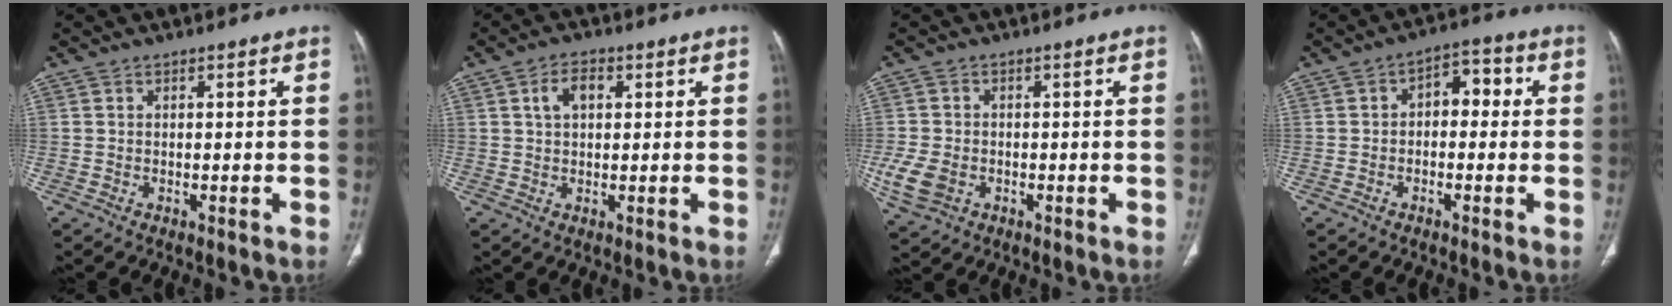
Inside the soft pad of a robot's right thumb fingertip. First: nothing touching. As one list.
[{"total": 4.7, "force": [1.5, 2.9, 3.4], "torque": [-0.058, 0.008, 0.026]}, {"total": 6.6, "force": [-1.8, 5.0, 3.9], "torque": [-0.086, 0.002, -0.026]}, {"total": 5.9, "force": [0.2, 3.7, 4.6], "torque": [-0.041, 0.025, -0.009]}]